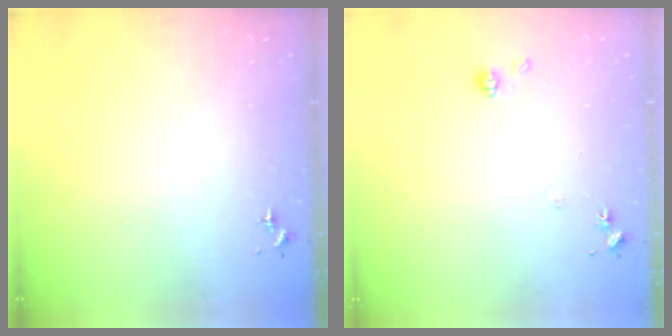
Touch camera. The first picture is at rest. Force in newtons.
{"total": 5.8, "press": 5.7, "slide": 1.1}